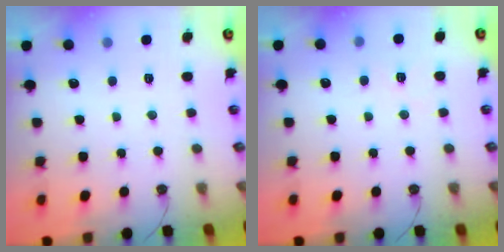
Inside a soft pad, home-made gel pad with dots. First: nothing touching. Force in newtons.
{"total": 3.8, "press": 3.4, "slide": 1.7}